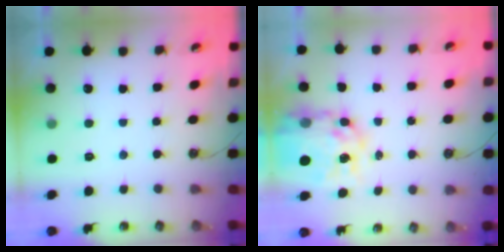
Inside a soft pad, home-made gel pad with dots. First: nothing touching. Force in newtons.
{"total": 15.3, "press": 15.2, "slide": 1.5}